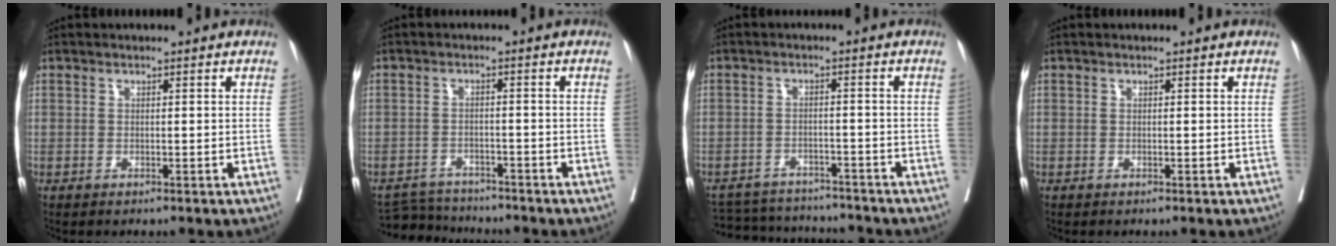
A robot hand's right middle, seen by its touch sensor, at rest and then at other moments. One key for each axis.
{"total": 5.4, "fx": -5.3, "fy": 0.6, "fz": -0.3, "tx": 0.004, "ty": -0.004, "tz": -0.092}
{"total": 11.3, "fx": -10.8, "fy": 2.5, "fz": 2.2, "tx": -0.043, "ty": 0.009, "tz": -0.151}
{"total": 0.0}